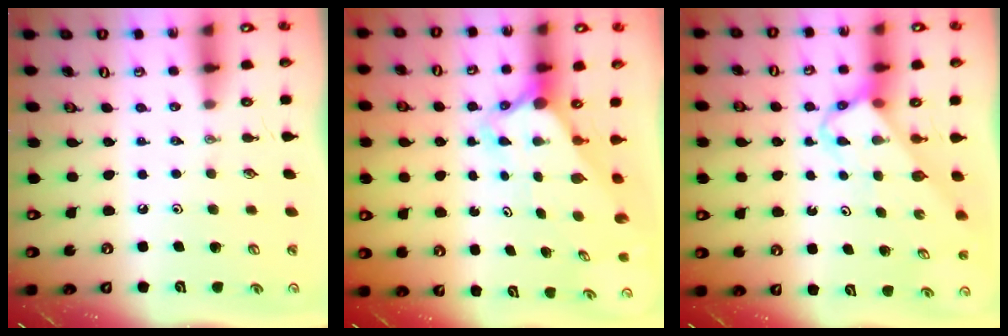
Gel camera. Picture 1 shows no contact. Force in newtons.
{"total": 3.1, "press": 3.0, "slide": 0.3}
{"total": 3.6, "press": 3.6, "slide": 0.1}